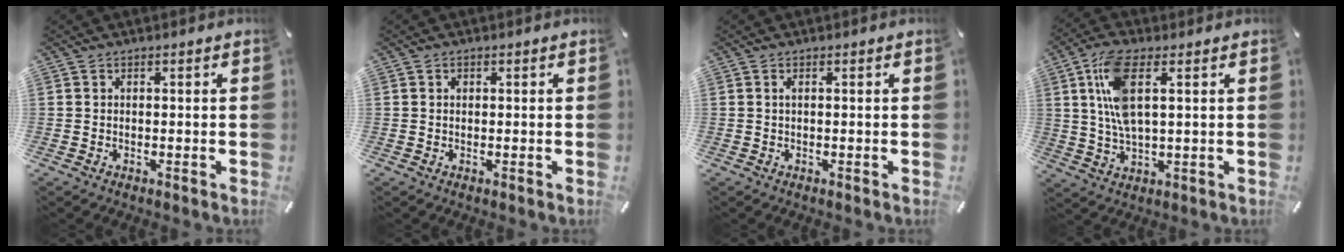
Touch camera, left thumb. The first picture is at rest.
{"total": 0.5, "force": [0.2, 0.5, 0.1], "torque": [-0.002, 0.003, 0.003]}
{"total": 0.7, "force": [0.1, 0.1, 0.7], "torque": [-0.015, -0.001, 0.001]}
{"total": 11.2, "force": [3.6, 4.4, 9.6], "torque": [-0.217, -0.005, 0.060]}